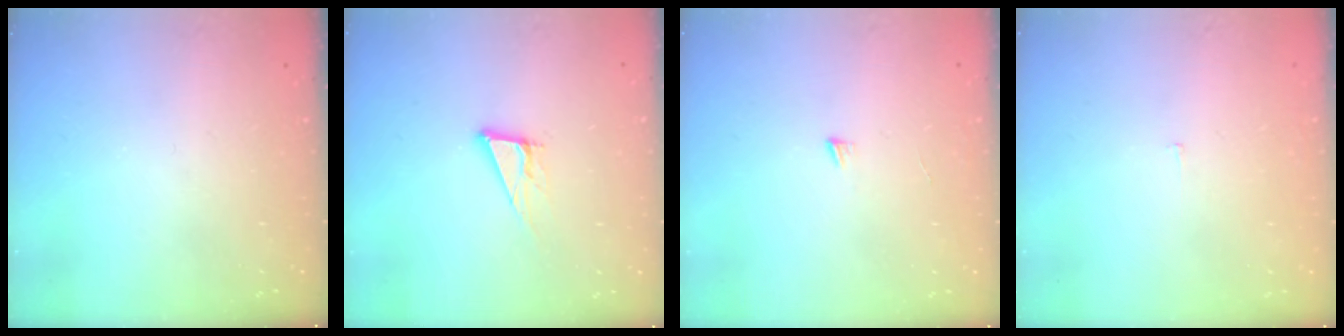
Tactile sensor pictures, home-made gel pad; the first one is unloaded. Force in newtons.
{"total": 7.6, "press": 7.3, "slide": 2.3}
{"total": 3.1, "press": 3.1, "slide": 0.3}
{"total": 1.9, "press": 1.9, "slide": 0.1}